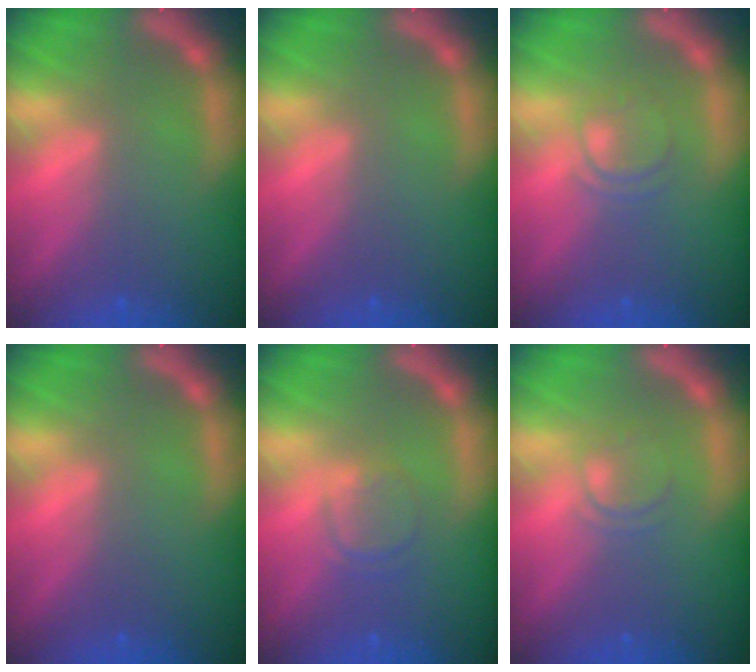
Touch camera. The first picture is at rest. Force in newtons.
{"total": 0.0}
{"total": 2.4}
{"total": 0.0}
{"total": 2.4}
{"total": 2.0}